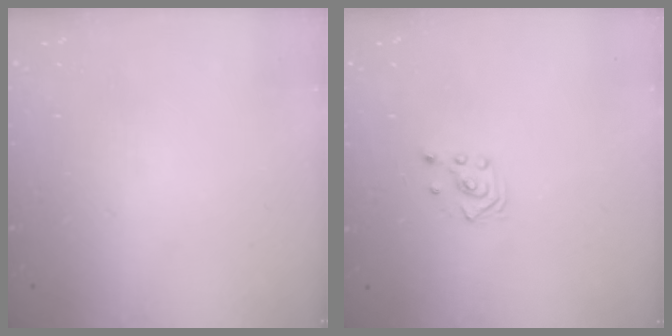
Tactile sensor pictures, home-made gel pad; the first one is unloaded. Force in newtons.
{"total": 2.5, "press": 2.3, "slide": 1.0}